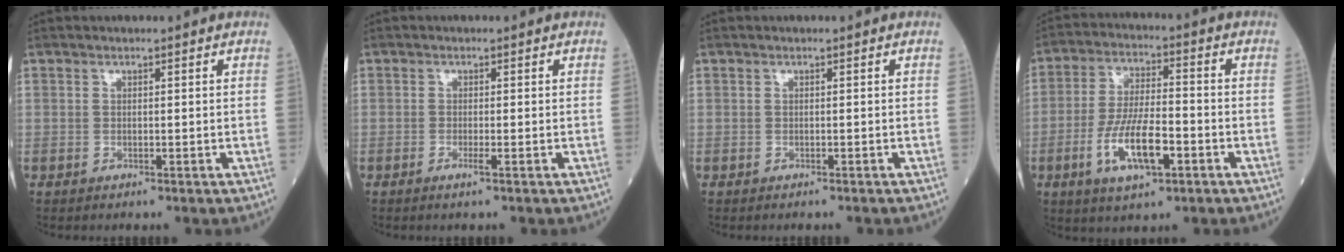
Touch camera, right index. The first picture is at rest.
{"total": 1.3, "force": [-0.6, -0.2, 1.1], "torque": [-0.021, -0.002, -0.013]}
{"total": 0.5, "force": [-0.5, 0.0, 0.1], "torque": [-0.003, 0.000, -0.009]}
{"total": 10.5, "force": [-3.9, 2.9, 9.3], "torque": [-0.188, -0.004, -0.068]}